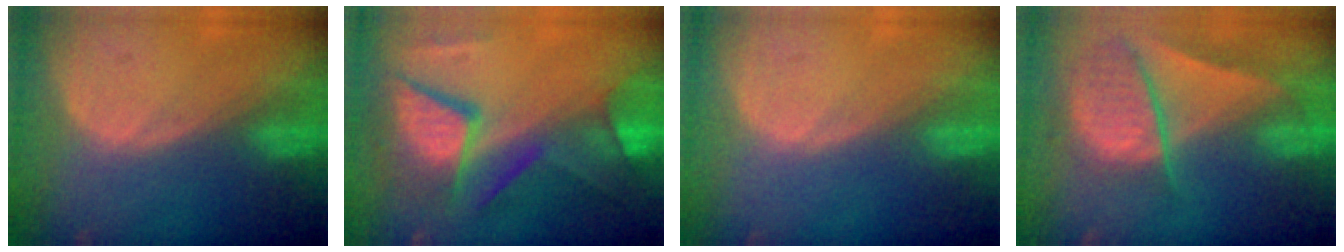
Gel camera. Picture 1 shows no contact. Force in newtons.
{"total": 11.9, "press": 11.9, "slide": 1.1}
{"total": 0.0}
{"total": 9.6, "press": 8.2, "slide": 5.0}